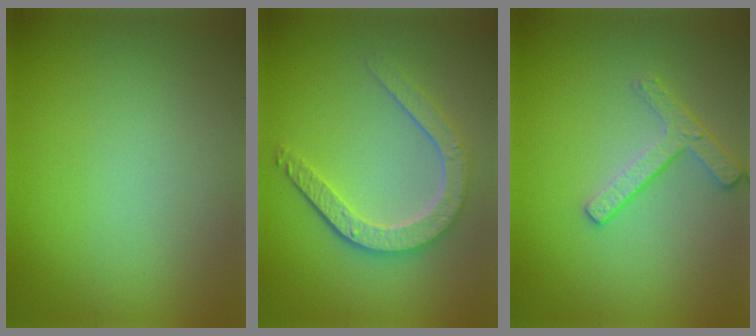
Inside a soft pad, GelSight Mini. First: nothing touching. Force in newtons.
{"total": 4.7, "press": 3.6, "slide": 3.0}
{"total": 2.4, "press": 2.3, "slide": 0.9}